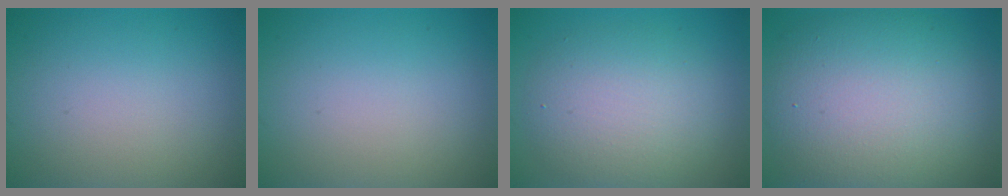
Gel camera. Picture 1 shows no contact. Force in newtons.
{"total": 0.0}
{"total": 5.6, "press": 5.6, "slide": 0.2}
{"total": 11.7, "press": 11.6, "slide": 0.7}